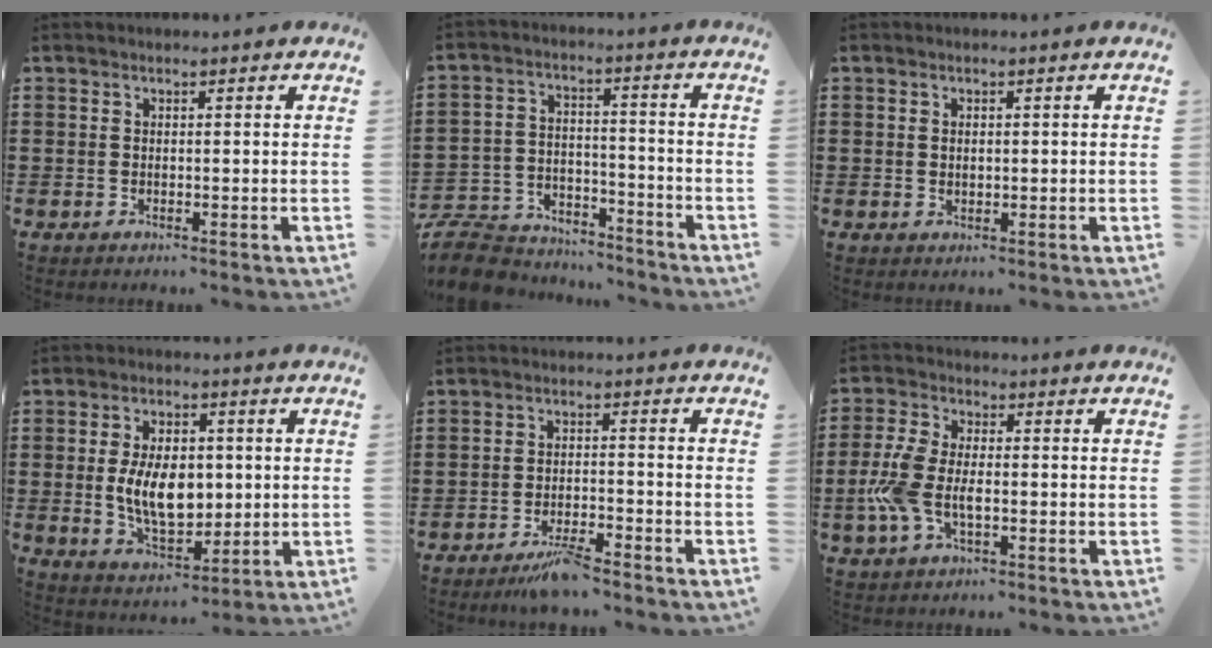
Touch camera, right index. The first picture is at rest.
{"total": 8.4, "force": [-7.9, 2.1, 1.5], "torque": [-0.040, 0.020, -0.157]}
{"total": 0.8, "force": [0.3, 0.4, 0.6], "torque": [-0.013, 0.004, 0.005]}
{"total": 9.8, "force": [0.2, 5.7, 8.0], "torque": [-0.159, 0.001, -0.002]}
{"total": 4.1, "force": [-3.7, 0.3, 1.8], "torque": [-0.037, -0.001, -0.071]}
{"total": 7.2, "force": [-1.5, 3.7, 6.0], "torque": [-0.160, -0.011, -0.039]}